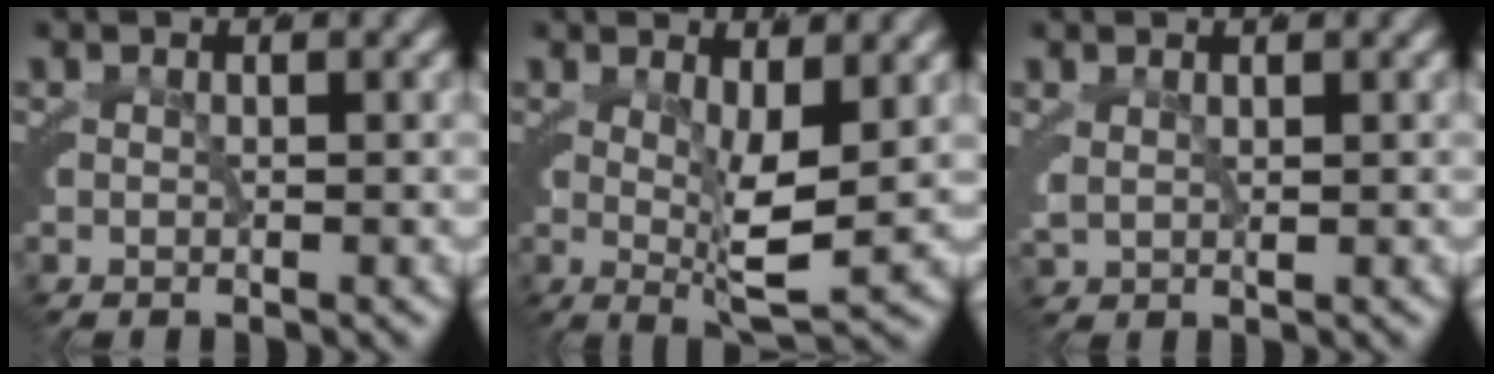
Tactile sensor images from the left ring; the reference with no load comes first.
{"total": 4.3, "force": [0.8, 0.5, 4.2], "torque": [-0.050, -0.016, 0.020]}
{"total": 1.1, "force": [0.9, 0.3, 0.6], "torque": [-0.017, -0.006, 0.026]}